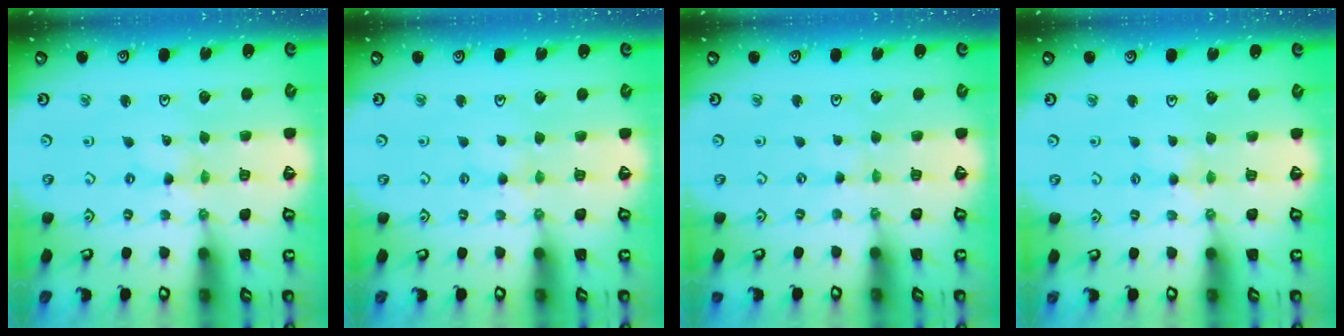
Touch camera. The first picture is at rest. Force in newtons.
{"total": 2.7, "press": 2.6, "slide": 0.4}
{"total": 0.0}
{"total": 2.9, "press": 2.8, "slide": 0.5}